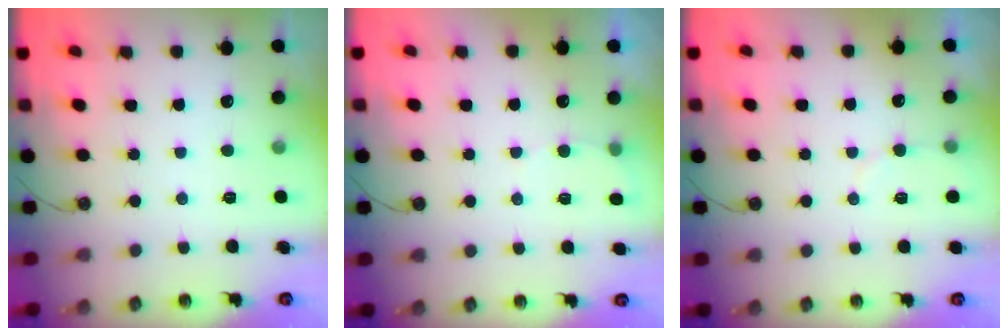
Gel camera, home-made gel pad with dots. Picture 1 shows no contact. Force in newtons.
{"total": 4.3, "press": 4.1, "slide": 1.3}
{"total": 3.0, "press": 3.0, "slide": 0.2}